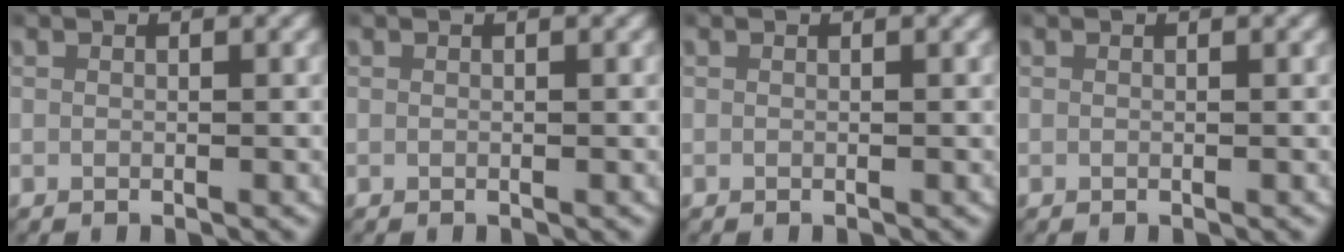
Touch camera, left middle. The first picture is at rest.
{"total": 0.0}
{"total": 0.0}
{"total": 0.0}